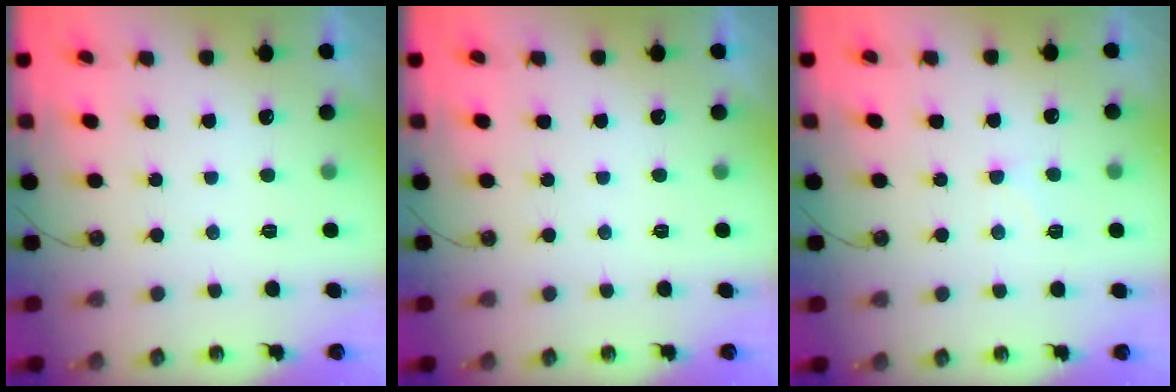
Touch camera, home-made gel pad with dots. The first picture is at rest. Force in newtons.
{"total": 0.0}
{"total": 6.3, "press": 6.3, "slide": 0.6}